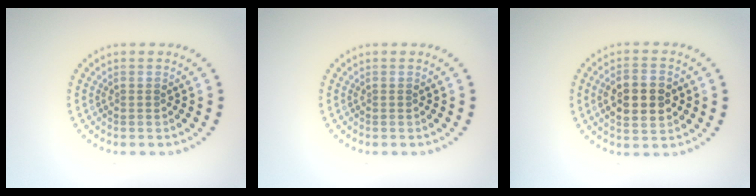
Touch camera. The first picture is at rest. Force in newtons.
{"total": 0.0}
{"total": 5.1, "press": 5.1, "slide": 0.3}